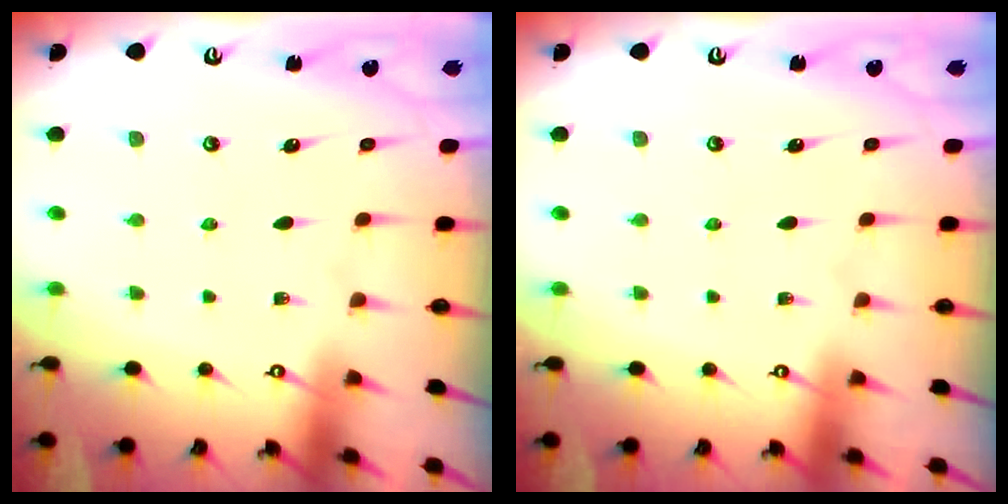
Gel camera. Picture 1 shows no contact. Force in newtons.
{"total": 0.0}